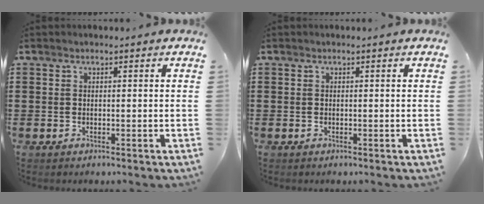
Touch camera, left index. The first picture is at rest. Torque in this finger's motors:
{"motor_torque": [-0.01, 0.00, 0.00, 0.00]}